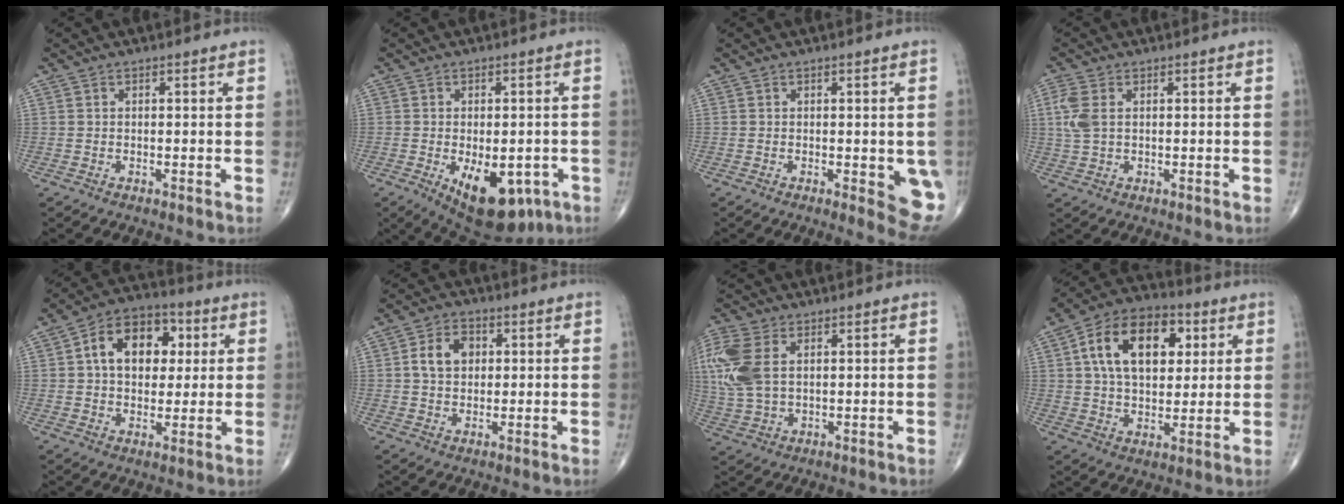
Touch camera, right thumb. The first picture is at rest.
{"total": 14.2, "force": [-5.3, 7.5, 10.9], "torque": [-0.145, -0.004, -0.061]}
{"total": 7.3, "force": [-1.3, 2.4, 6.7], "torque": [-0.058, -0.013, -0.014]}
{"total": 4.9, "force": [1.0, 2.9, 3.8], "torque": [-0.108, 0.006, 0.022]}
{"total": 13.7, "force": [3.1, 9.3, 9.5], "torque": [-0.114, 0.011, 0.042]}
{"total": 6.6, "force": [1.2, 4.8, 4.4], "torque": [-0.065, 0.008, 0.018]}
{"total": 13.0, "force": [3.1, 8.0, 9.8], "torque": [-0.253, 0.002, 0.067]}
{"total": 17.6, "force": [5.1, 10.8, 12.9], "torque": [-0.189, 0.005, 0.081]}